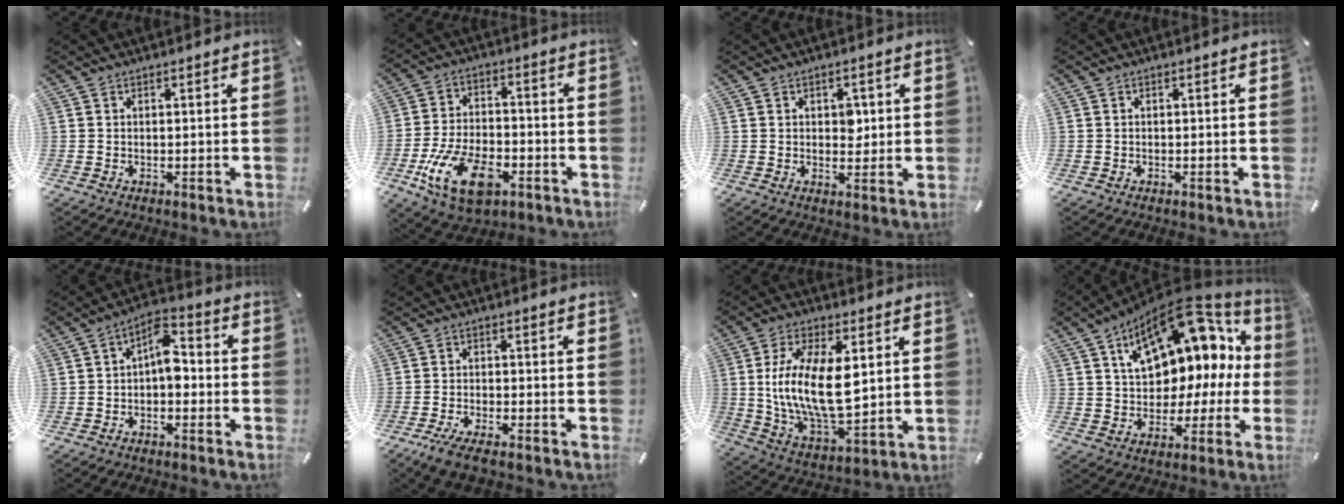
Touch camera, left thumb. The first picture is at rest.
{"total": 15.2, "force": [-6.7, 8.7, 10.6], "torque": [-0.215, 0.030, -0.113]}
{"total": 3.7, "force": [0.7, 2.7, 2.5], "torque": [-0.020, -0.006, 0.003]}
{"total": 0.0}
{"total": 7.1, "force": [-1.0, 4.0, 5.7], "torque": [-0.089, 0.011, -0.022]}
{"total": 4.8, "force": [-3.7, 1.1, 2.9], "torque": [-0.071, 0.004, -0.070]}
{"total": 17.0, "force": [2.7, 8.5, 14.5], "torque": [-0.306, -0.013, 0.042]}
{"total": 16.8, "force": [8.3, 10.2, 10.5], "torque": [-0.152, -0.064, 0.143]}